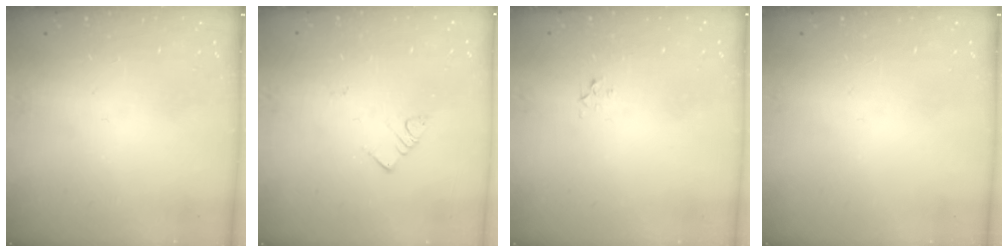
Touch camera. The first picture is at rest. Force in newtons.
{"total": 3.0, "press": 3.0, "slide": 0.2}
{"total": 2.3, "press": 2.3, "slide": 0.2}
{"total": 0.0}